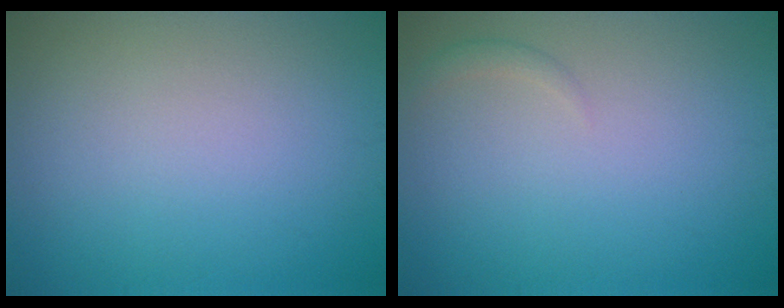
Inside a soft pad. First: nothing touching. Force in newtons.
{"total": 0.8, "press": 0.8, "slide": 0.0}